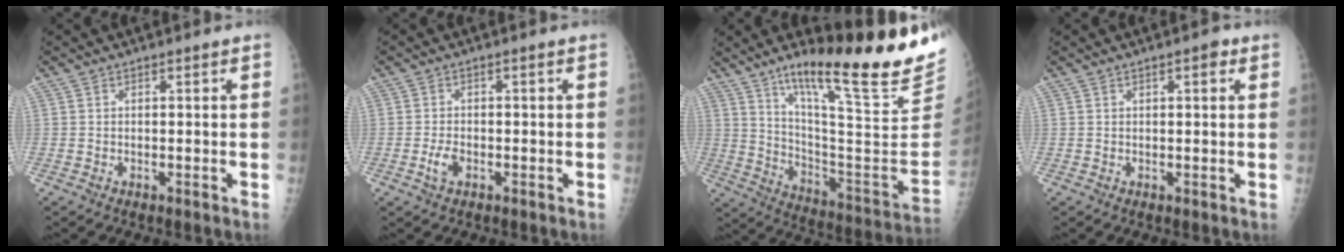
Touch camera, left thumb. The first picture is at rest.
{"total": 2.6, "force": [-1.0, 1.4, 1.9], "torque": [-0.041, 0.008, -0.019]}
{"total": 29.0, "force": [19.5, 5.0, 20.8], "torque": [-0.278, -0.090, 0.295]}
{"total": 2.0, "force": [0.9, 0.7, 1.7], "torque": [-0.020, 0.000, 0.010]}